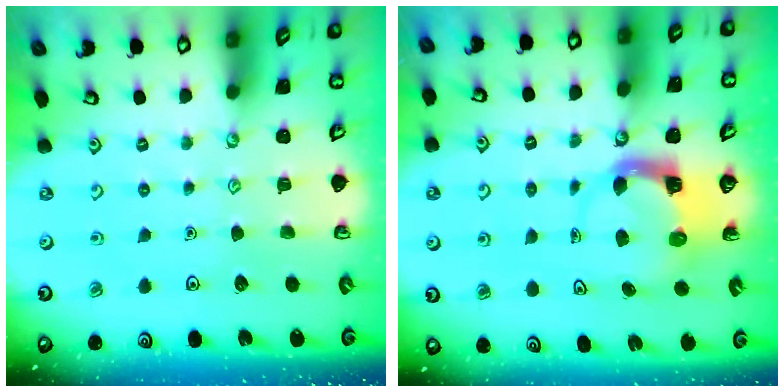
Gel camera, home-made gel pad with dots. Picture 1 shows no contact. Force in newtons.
{"total": 3.9, "press": 3.9, "slide": 0.6}